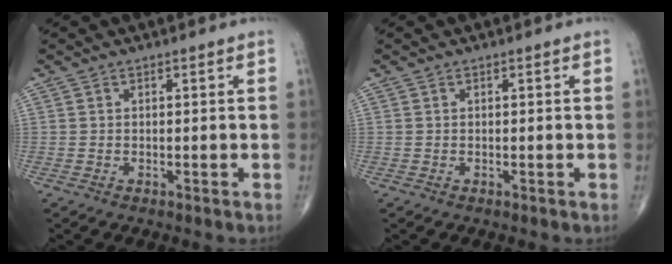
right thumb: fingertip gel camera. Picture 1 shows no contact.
{"total": 0.0}